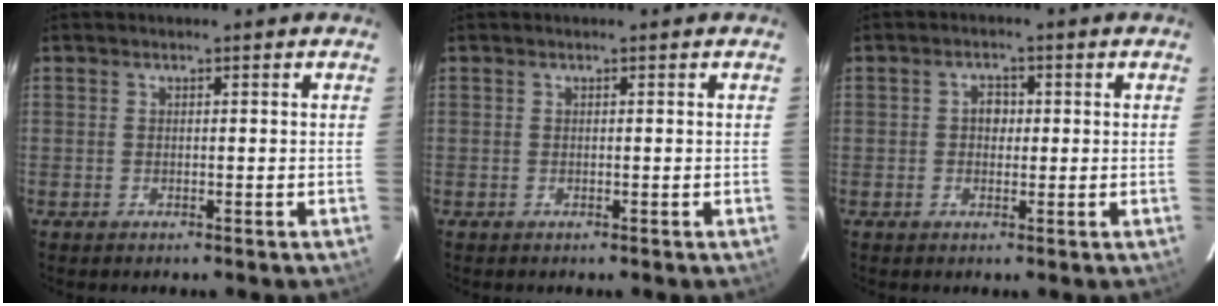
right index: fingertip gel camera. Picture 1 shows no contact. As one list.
[{"total": 0.0}, {"total": 2.4, "force": [0.1, 2.1, 1.2], "torque": [-0.018, 0.009, 0.000]}]